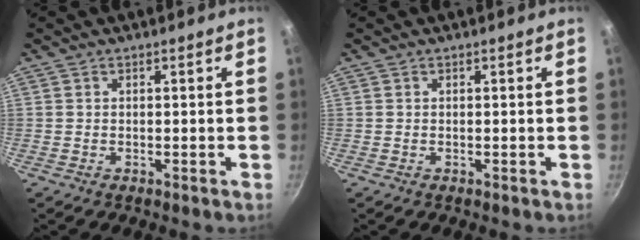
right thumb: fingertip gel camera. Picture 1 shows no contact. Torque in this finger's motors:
{"motor_torque": [-0.01, -0.18, 0.01, 0.40, 0.08]}